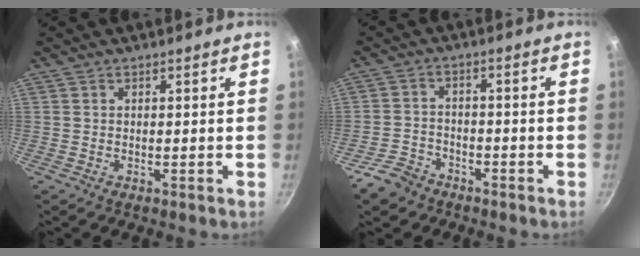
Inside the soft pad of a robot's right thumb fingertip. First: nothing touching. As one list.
[{"total": 5.7, "force": [-4.1, 3.7, 1.6], "torque": [-0.025, 0.039, -0.074]}]